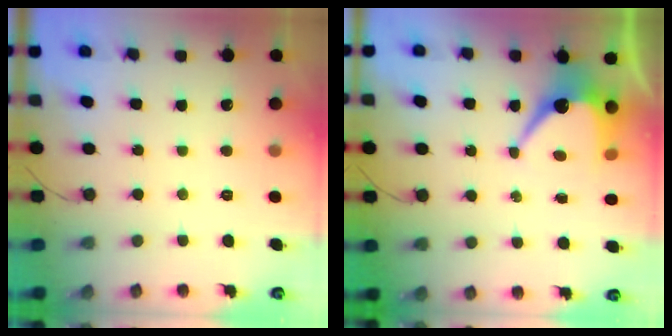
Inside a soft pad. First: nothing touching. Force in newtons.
{"total": 7.9, "press": 7.9, "slide": 0.5}